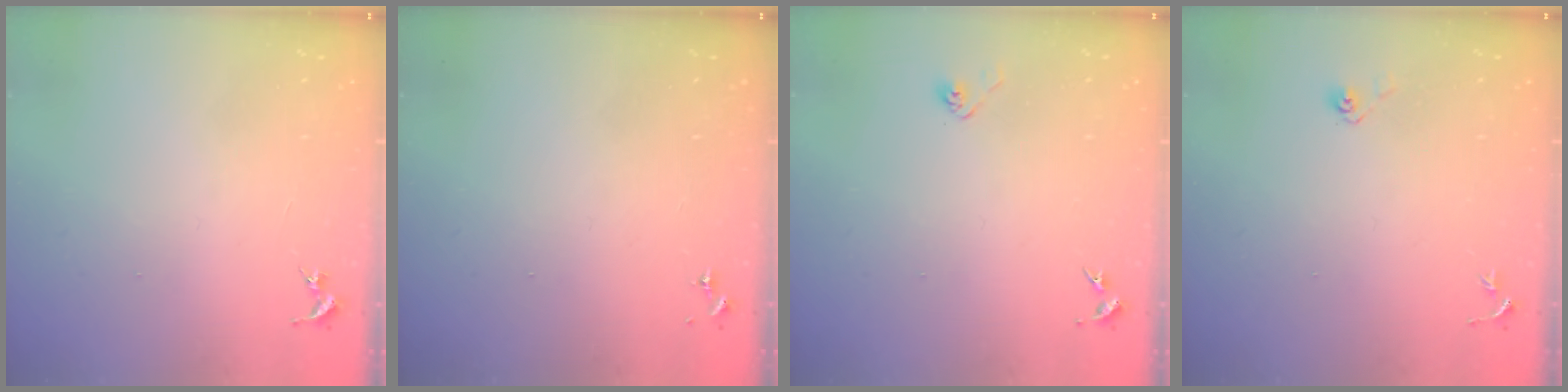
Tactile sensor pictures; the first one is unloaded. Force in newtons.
{"total": 0.0}
{"total": 3.0, "press": 2.9, "slide": 0.9}
{"total": 3.6, "press": 2.9, "slide": 2.1}